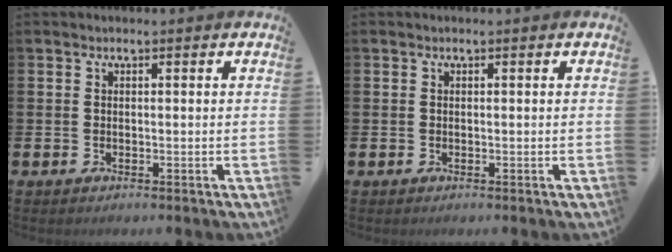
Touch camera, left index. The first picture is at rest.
{"total": 0.0}